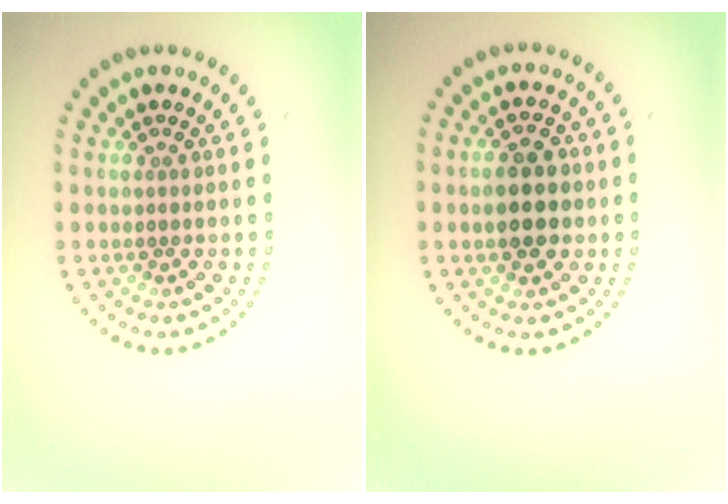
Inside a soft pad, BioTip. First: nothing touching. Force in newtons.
{"total": 3.6, "press": 3.6, "slide": 0.2}